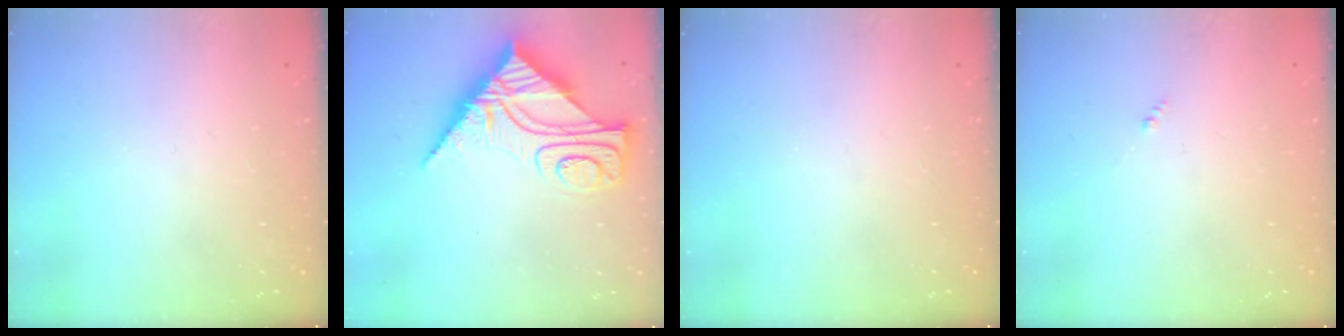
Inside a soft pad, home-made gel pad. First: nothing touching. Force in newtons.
{"total": 15.0, "press": 15.0, "slide": 1.6}
{"total": 0.0}
{"total": 0.0}